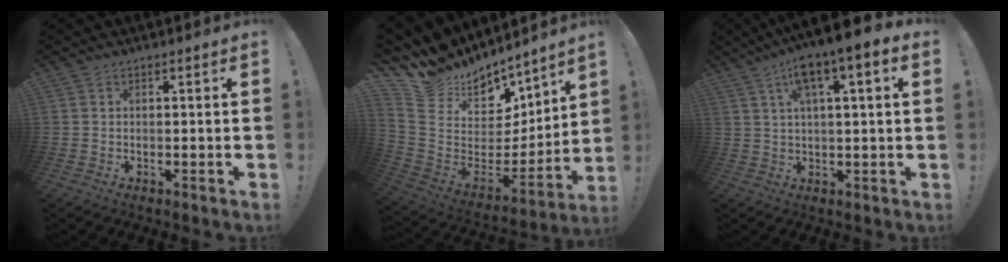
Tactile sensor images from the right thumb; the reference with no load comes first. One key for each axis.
{"total": 12.8, "fx": 10.6, "fy": 6.9, "fz": 2.1, "tx": -0.041, "ty": -0.106, "tz": 0.216}
{"total": 8.8, "fx": 3.3, "fy": 2.0, "fz": 7.9, "tx": -0.119, "ty": -0.018, "tz": 0.051}